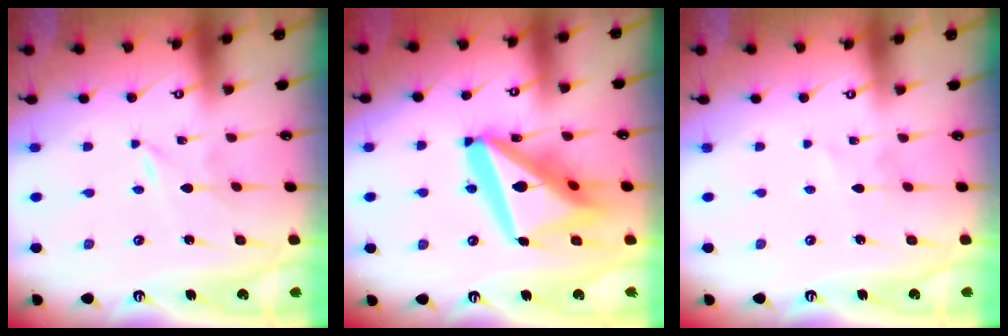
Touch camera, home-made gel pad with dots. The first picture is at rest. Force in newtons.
{"total": 23.3, "press": 23.1, "slide": 2.9}
{"total": 2.2, "press": 2.2, "slide": 0.2}